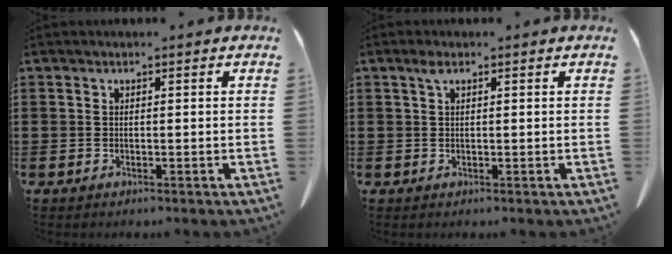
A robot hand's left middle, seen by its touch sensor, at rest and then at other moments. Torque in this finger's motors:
{"motor_torque": [1.37, 0.77, 0.37, 0.07]}